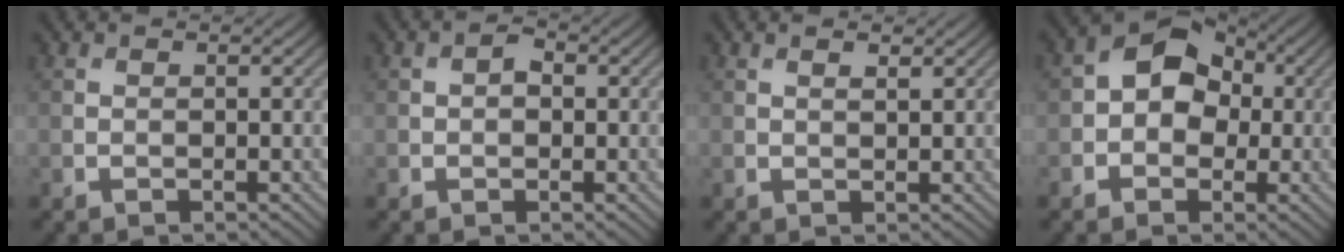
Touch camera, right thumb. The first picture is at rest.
{"total": 1.7, "force": [0.1, 1.2, 1.2], "torque": [-0.021, 0.000, -0.002]}
{"total": 1.3, "force": [0.9, 0.2, 0.9], "torque": [-0.015, -0.004, 0.017]}
{"total": 6.7, "force": [0.2, 5.1, 4.3], "torque": [-0.056, 0.010, -0.016]}